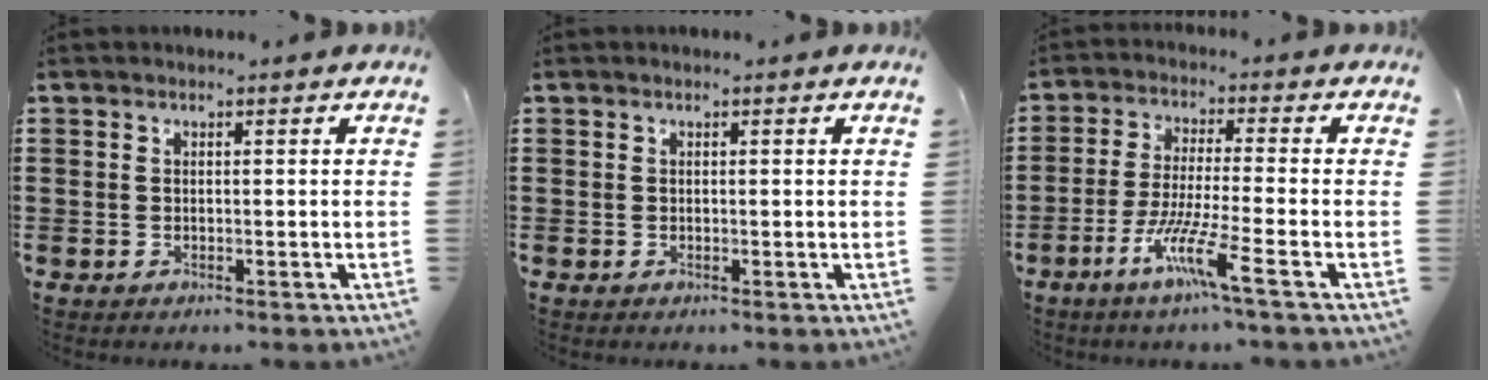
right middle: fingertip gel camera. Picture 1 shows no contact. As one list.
[{"total": 0.0}, {"total": 8.0, "force": [-4.6, -0.3, 6.6], "torque": [-0.132, -0.015, -0.089]}]